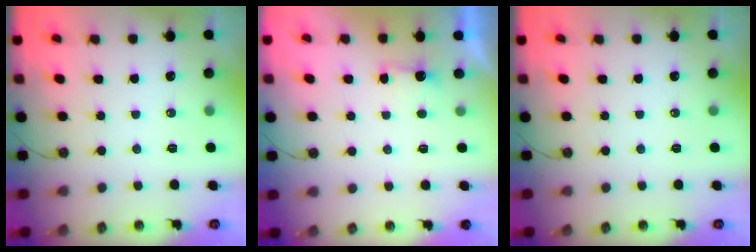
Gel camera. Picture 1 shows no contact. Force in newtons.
{"total": 1.6, "press": 1.4, "slide": 0.9}
{"total": 0.0}